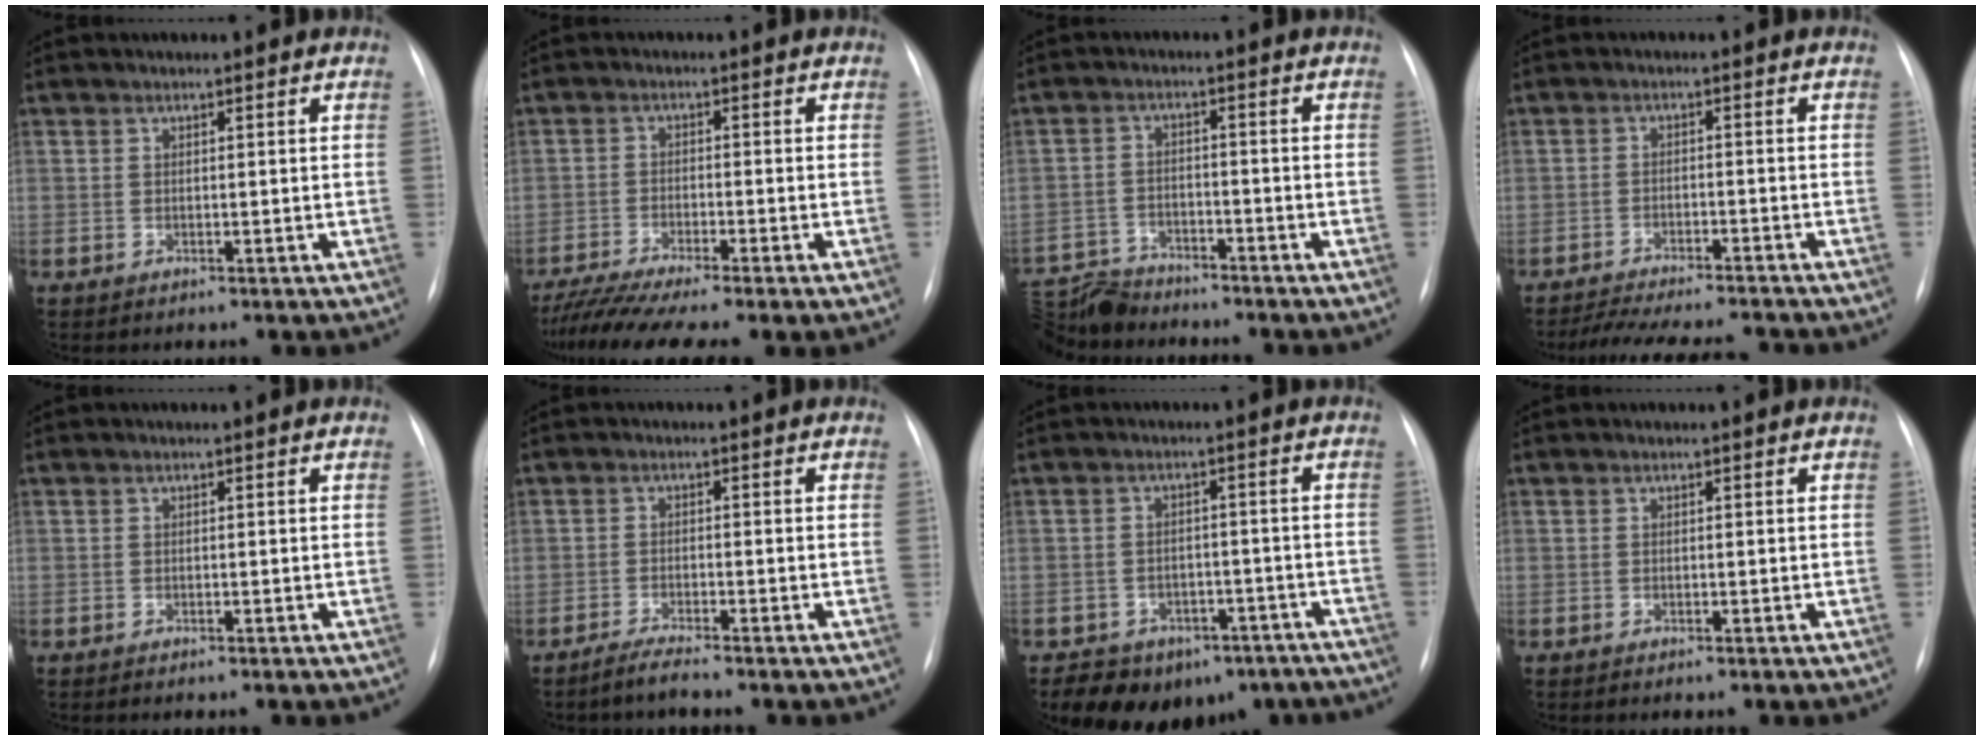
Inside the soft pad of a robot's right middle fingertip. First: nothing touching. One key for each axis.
{"total": 8.7, "fx": -7.0, "fy": -0.1, "fz": 5.1, "tx": -0.089, "ty": -0.017, "tz": -0.116}
{"total": 7.6, "fx": -7.4, "fy": 1.6, "fz": 0.7, "tx": -0.019, "ty": -0.009, "tz": -0.139}
{"total": 11.7, "fx": -10.8, "fy": 1.5, "fz": 4.2, "tx": -0.071, "ty": -0.005, "tz": -0.151}
{"total": 1.0, "fx": -0.9, "fy": 0.0, "fz": 0.5, "tx": -0.013, "ty": -0.006, "tz": -0.007}
{"total": 2.5, "fx": -2.3, "fy": -0.5, "fz": 1.0, "tx": -0.027, "ty": -0.009, "tz": -0.047}
{"total": 13.6, "fx": -10.1, "fy": 8.1, "fz": 4.3, "tx": -0.060, "ty": 0.020, "tz": -0.115}
{"total": 0.8, "fx": -0.6, "fy": -0.1, "fz": 0.5, "tx": -0.012, "ty": -0.005, "tz": -0.005}